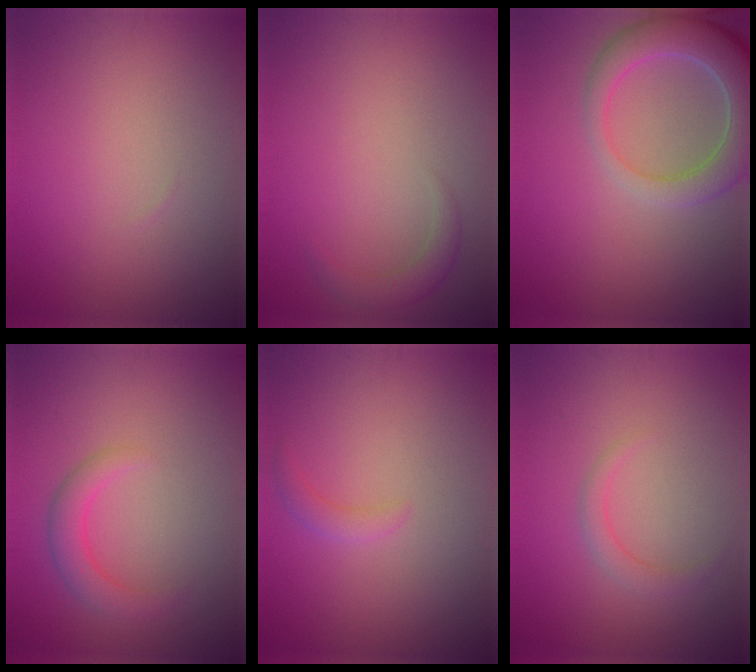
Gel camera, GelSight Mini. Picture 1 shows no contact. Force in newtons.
{"total": 1.8, "press": 1.8, "slide": 0.3}
{"total": 6.8, "press": 6.7, "slide": 0.9}
{"total": 2.6, "press": 2.6, "slide": 0.1}
{"total": 1.3, "press": 1.3, "slide": 0.1}
{"total": 1.5, "press": 1.5, "slide": 0.1}